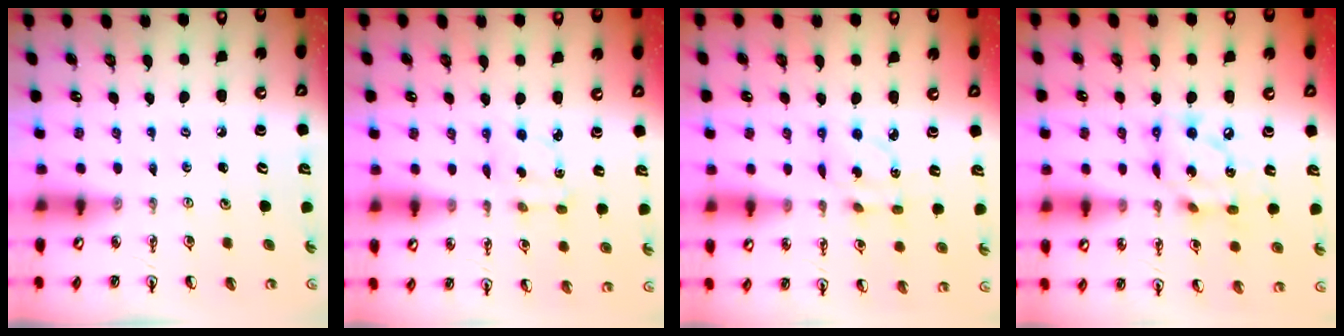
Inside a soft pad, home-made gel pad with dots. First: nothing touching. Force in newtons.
{"total": 2.3, "press": 2.3, "slide": 0.2}
{"total": 4.2, "press": 4.2, "slide": 0.3}
{"total": 13.3, "press": 13.2, "slide": 0.8}